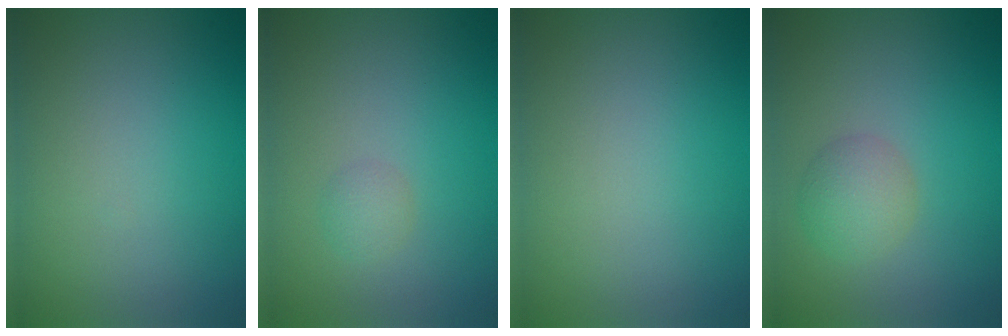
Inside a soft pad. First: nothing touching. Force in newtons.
{"total": 1.2, "press": 1.2, "slide": 0.0}
{"total": 0.0}
{"total": 2.5, "press": 2.5, "slide": 0.1}